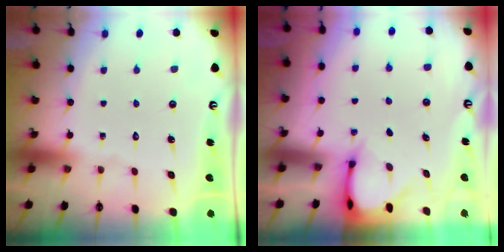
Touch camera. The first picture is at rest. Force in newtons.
{"total": 3.1, "press": 3.1, "slide": 0.2}